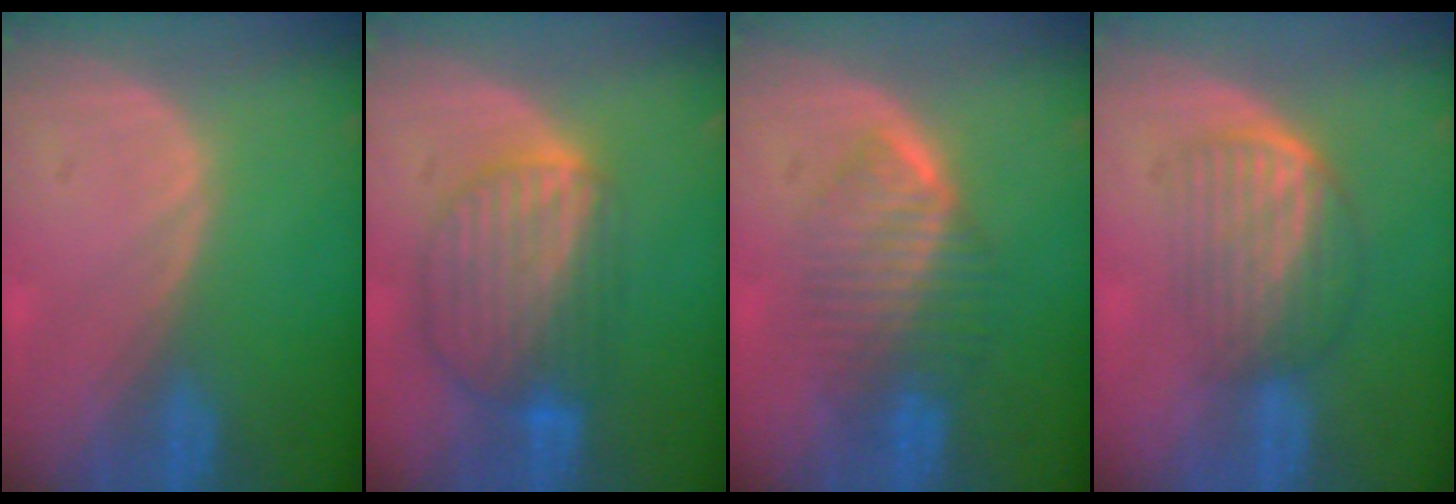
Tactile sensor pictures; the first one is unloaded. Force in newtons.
{"total": 8.8, "press": 7.8, "slide": 4.2}
{"total": 6.4, "press": 6.4, "slide": 0.9}
{"total": 7.1, "press": 6.0, "slide": 3.8}